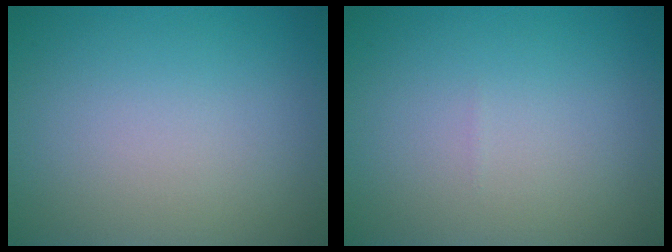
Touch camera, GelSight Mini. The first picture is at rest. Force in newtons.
{"total": 0.0}